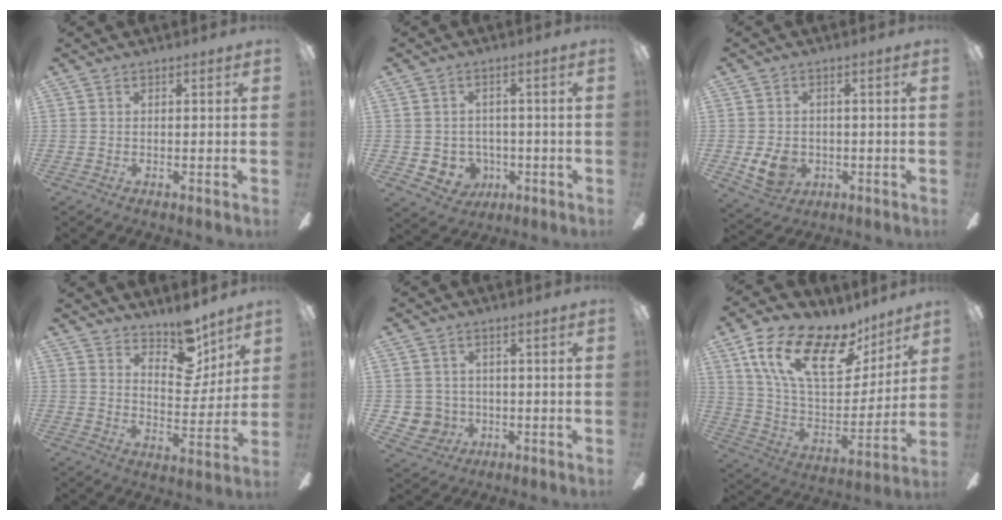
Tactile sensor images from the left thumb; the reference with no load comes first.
{"total": 5.3, "force": [-0.2, 5.2, 1.2], "torque": [-0.033, -0.001, 0.001]}
{"total": 6.5, "force": [-1.3, 5.5, 3.3], "torque": [-0.068, 0.005, -0.024]}
{"total": 10.5, "force": [8.5, 4.6, 4.0], "torque": [-0.045, -0.062, 0.154]}
{"total": 4.9, "force": [0.3, 4.9, 0.2], "torque": [-0.019, -0.001, 0.009]}
{"total": 23.4, "force": [12.2, 11.8, 16.1], "torque": [-0.287, -0.048, 0.217]}